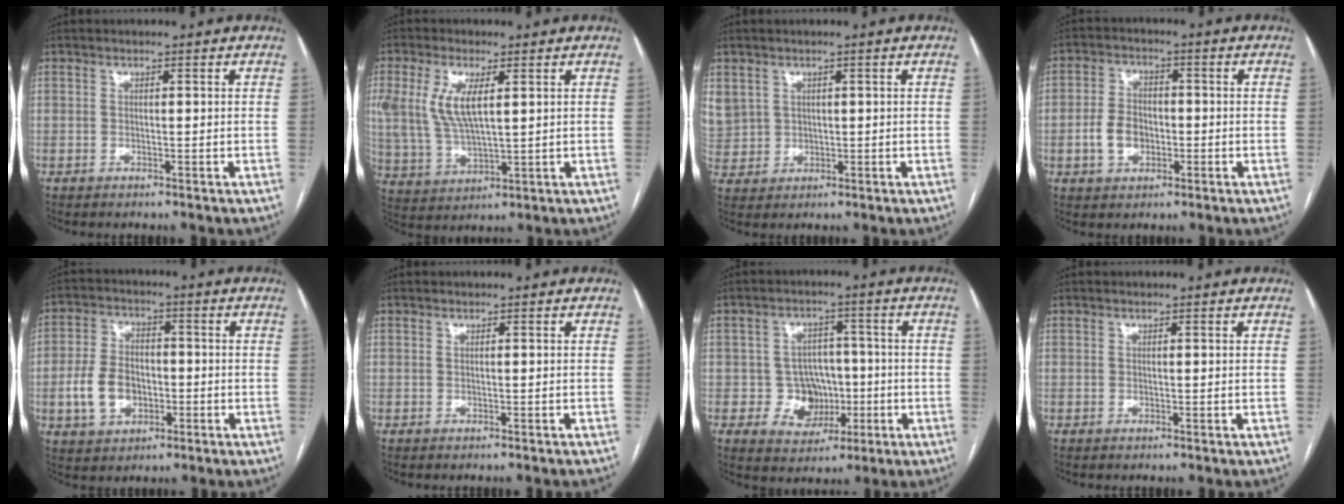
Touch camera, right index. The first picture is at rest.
{"total": 8.9, "force": [2.6, 3.3, 7.9], "torque": [-0.181, 0.002, 0.058]}
{"total": 8.1, "force": [2.5, 7.3, 2.5], "torque": [-0.096, 0.022, 0.070]}
{"total": 5.6, "force": [-1.4, 3.9, 3.7], "torque": [-0.080, 0.012, -0.022]}
{"total": 8.2, "force": [-2.0, 5.6, 5.6], "torque": [-0.124, 0.015, -0.032]}
{"total": 0.9, "force": [-0.8, -0.2, 0.5], "torque": [-0.003, 0.004, -0.010]}
{"total": 6.9, "force": [-1.3, 6.3, 2.4], "torque": [-0.029, 0.021, -0.009]}
{"total": 0.0}